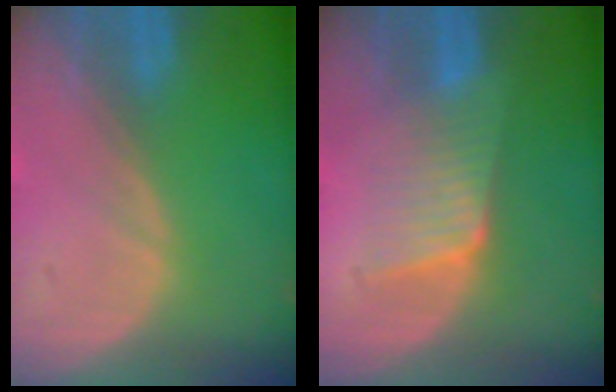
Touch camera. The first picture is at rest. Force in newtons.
{"total": 5.8, "press": 5.4, "slide": 2.1}